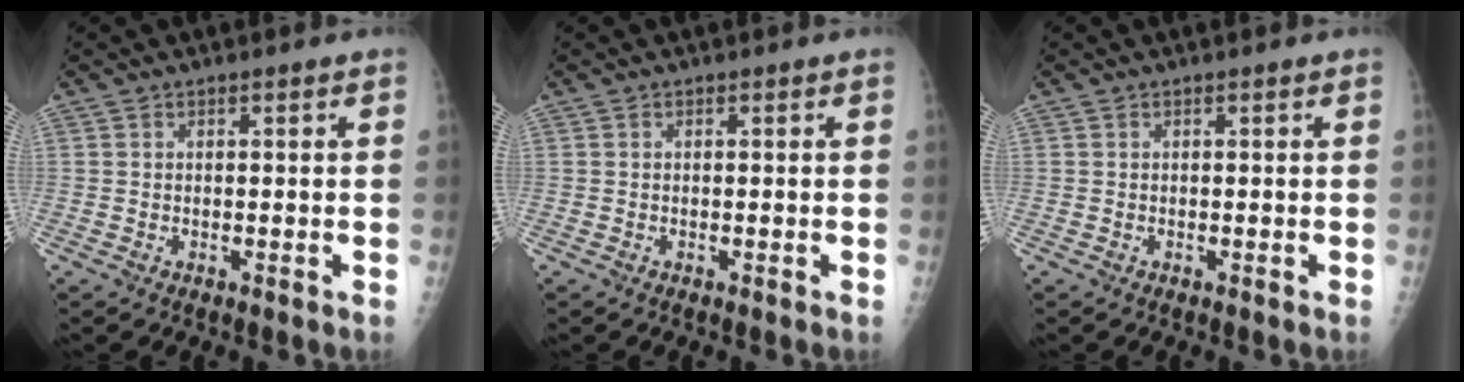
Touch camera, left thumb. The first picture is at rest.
{"total": 0.0}
{"total": 0.0}